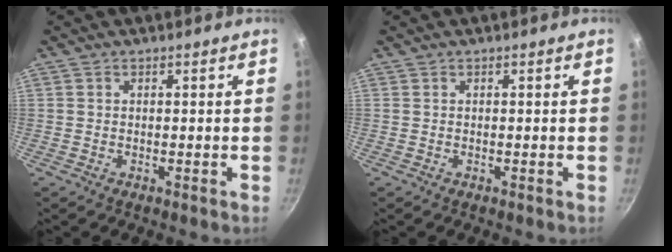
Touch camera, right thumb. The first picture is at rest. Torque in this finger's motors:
{"motor_torque": [-0.23, -0.20, 0.14, 0.06, 0.03]}